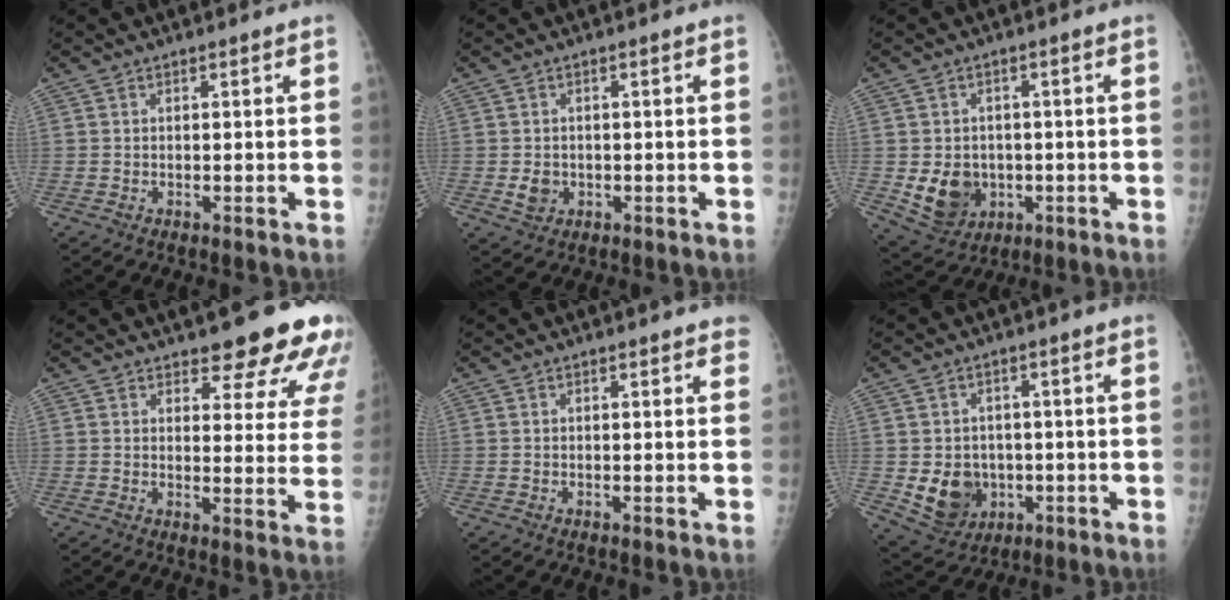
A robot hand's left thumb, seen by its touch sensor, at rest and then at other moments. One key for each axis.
{"total": 2.8, "fx": -0.6, "fy": 2.4, "fz": 1.2, "tx": -0.011, "ty": 0.001, "tz": -0.003}
{"total": 8.5, "fx": -1.6, "fy": 7.3, "fz": 4.2, "tx": -0.044, "ty": 0.002, "tz": -0.007}
{"total": 13.3, "fx": 10.5, "fy": 4.5, "fz": 6.7, "tx": -0.033, "ty": -0.065, "tz": 0.111}
{"total": 1.3, "fx": 1.0, "fy": 0.6, "fz": 0.6, "tx": 0.006, "ty": 0.000, "tz": 0.005}
{"total": 9.1, "fx": -1.6, "fy": 7.8, "fz": 4.3, "tx": -0.038, "ty": 0.003, "tz": -0.007}